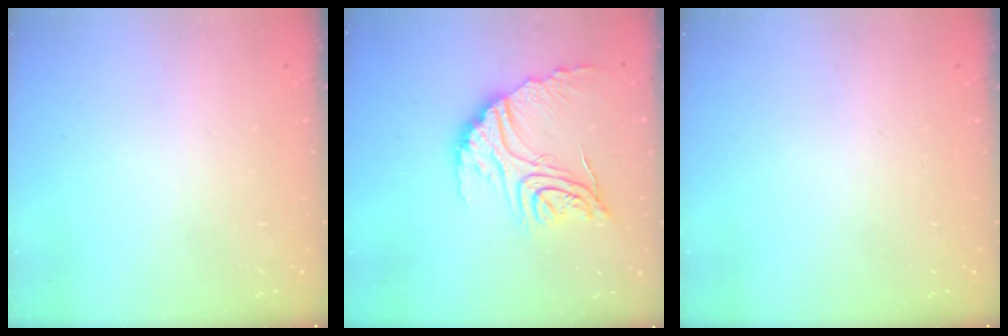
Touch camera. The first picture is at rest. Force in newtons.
{"total": 18.9, "press": 18.8, "slide": 1.8}
{"total": 0.0}